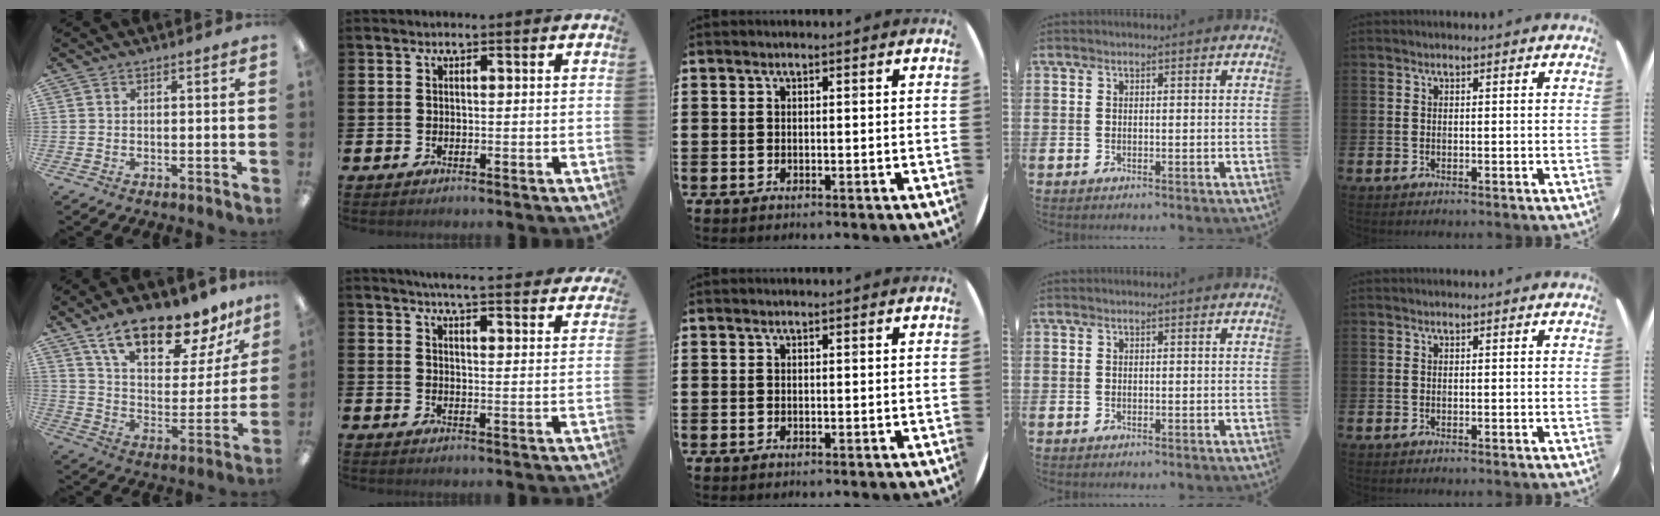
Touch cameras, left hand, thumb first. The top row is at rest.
{"thumb": {"total": 19.2, "force": [14.6, 6.8, 10.4], "torque": [-0.165, -0.094, 0.249]}, "index": {"total": 5.3, "force": [5.2, 0.0, 1.1], "torque": [-0.030, -0.036, 0.090]}}